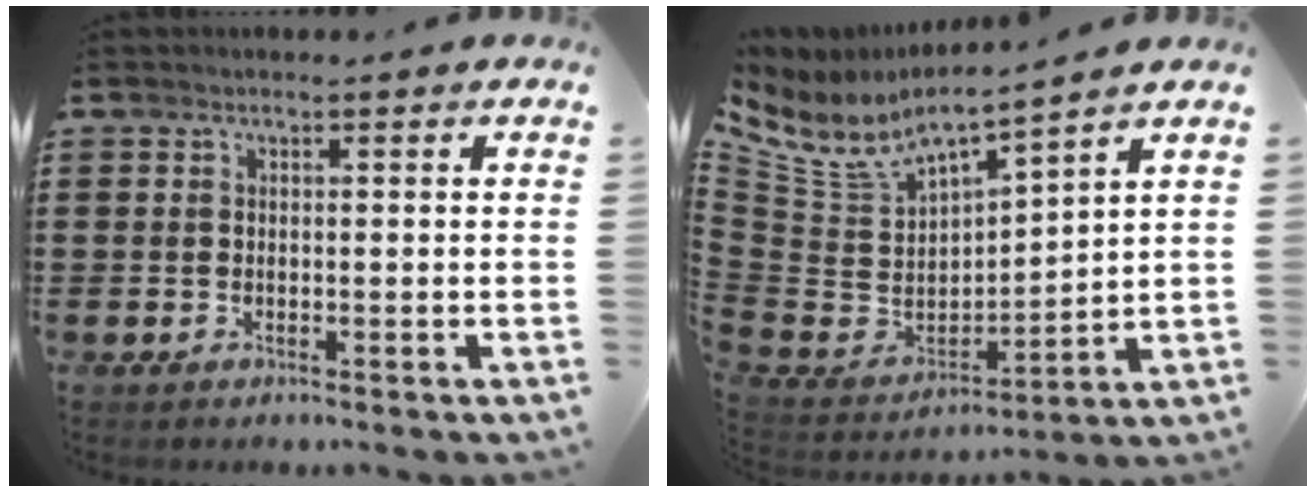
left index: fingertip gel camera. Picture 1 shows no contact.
{"total": 5.8, "force": [4.7, 2.1, 2.6], "torque": [-0.077, -0.039, 0.080]}